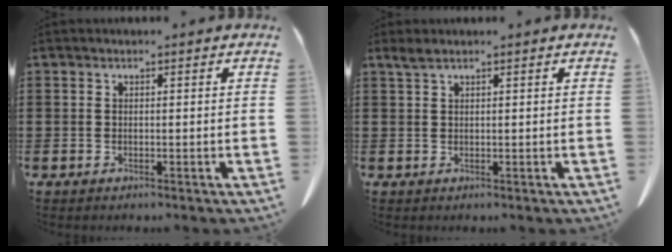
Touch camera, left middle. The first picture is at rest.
{"total": 1.4, "force": [1.0, 0.2, 1.0], "torque": [-0.022, 0.002, 0.018]}